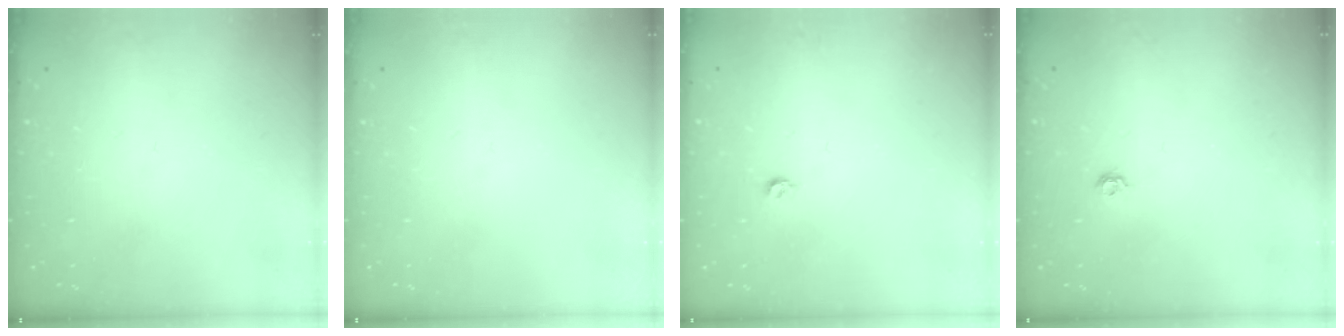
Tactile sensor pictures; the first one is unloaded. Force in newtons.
{"total": 0.0}
{"total": 3.0, "press": 3.0, "slide": 0.5}
{"total": 4.6, "press": 4.6, "slide": 0.7}